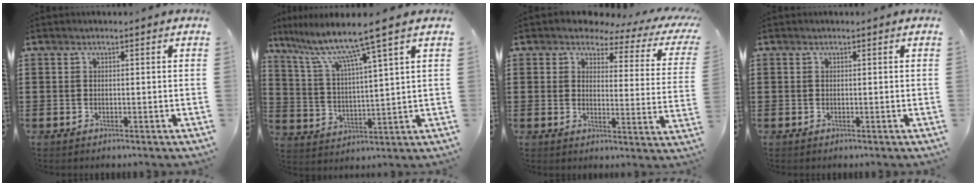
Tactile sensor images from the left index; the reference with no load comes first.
{"total": 9.2, "force": [6.9, -0.7, 6.0], "torque": [-0.142, -0.038, 0.110]}
{"total": 3.6, "force": [2.6, 1.8, 1.9], "torque": [-0.047, -0.012, 0.037]}
{"total": 0.0}